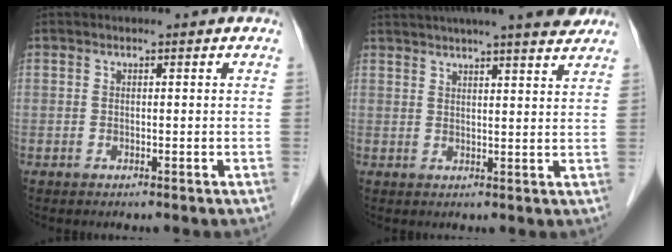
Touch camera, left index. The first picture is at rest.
{"total": 14.5, "force": [12.5, 1.0, 7.3], "torque": [-0.115, 0.022, 0.162]}